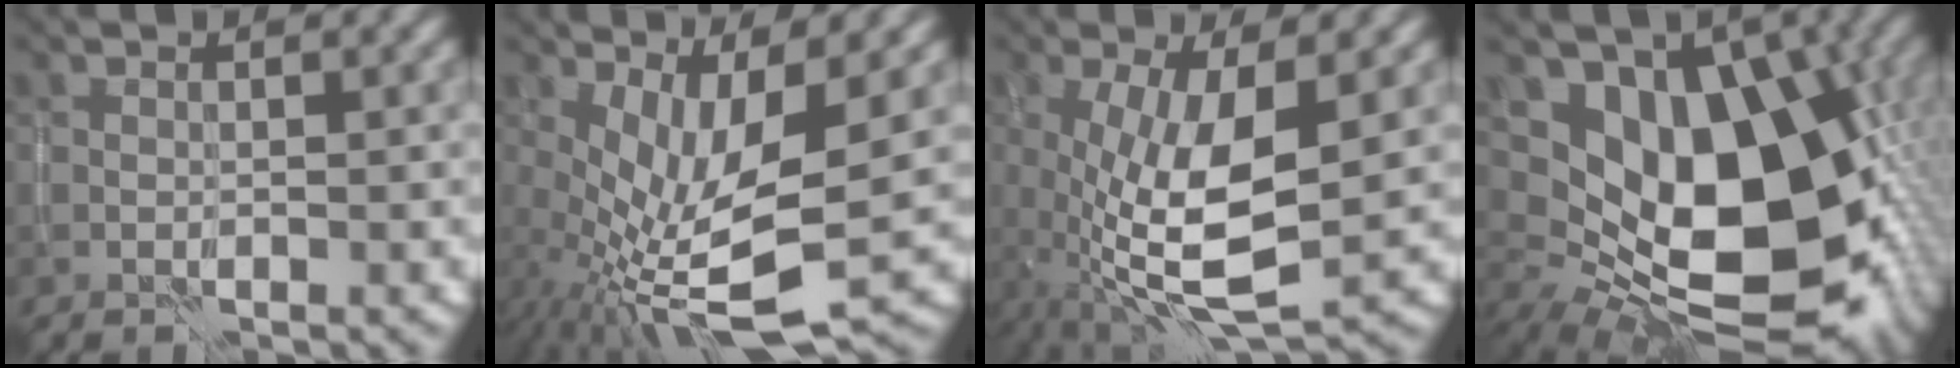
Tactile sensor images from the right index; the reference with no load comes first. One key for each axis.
{"total": 9.9, "fx": -1.1, "fy": 3.3, "fz": 9.3, "tx": -0.176, "ty": -0.016, "tz": -0.013}
{"total": 9.3, "fx": -0.7, "fy": 3.3, "fz": 8.7, "tx": -0.182, "ty": -0.017, "tz": -0.012}
{"total": 15.2, "fx": 1.4, "fy": 9.8, "fz": 11.6, "tx": -0.160, "ty": -0.017, "tz": 0.027}